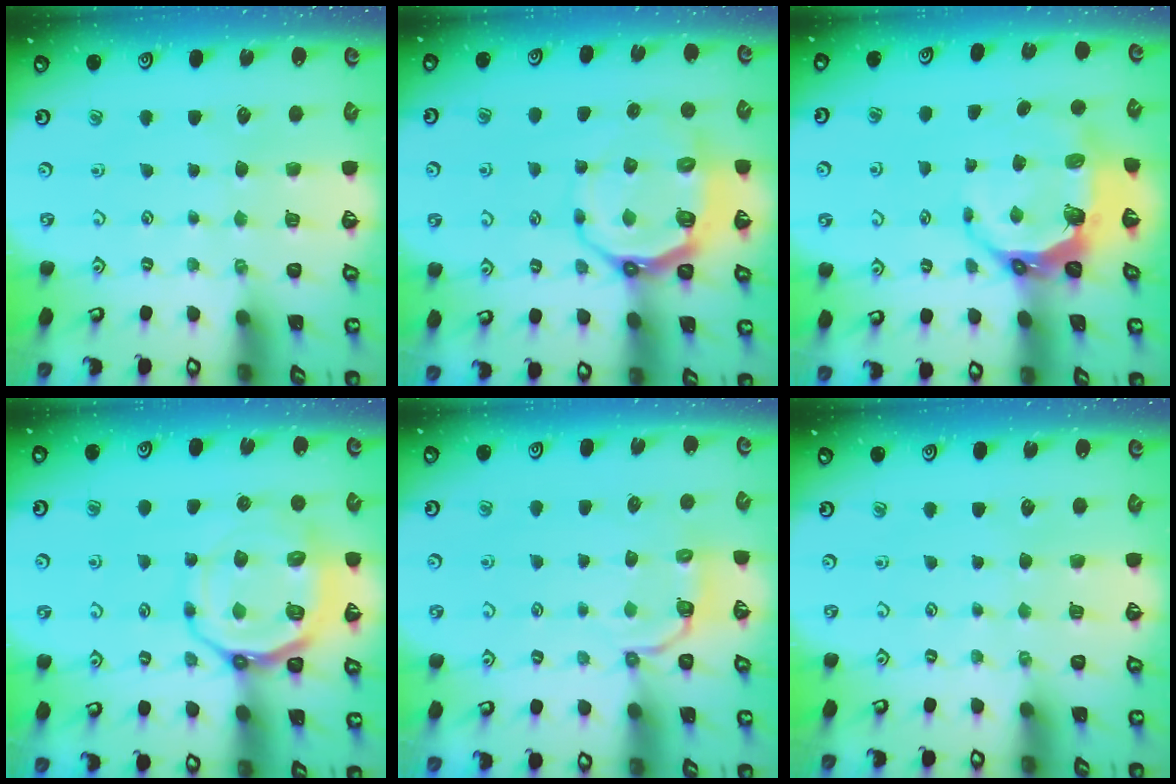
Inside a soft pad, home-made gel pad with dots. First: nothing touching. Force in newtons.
{"total": 10.2, "press": 9.4, "slide": 4.0}
{"total": 9.3, "press": 8.0, "slide": 4.8}
{"total": 14.3, "press": 14.1, "slide": 2.7}
{"total": 3.8, "press": 2.9, "slide": 2.5}
{"total": 0.0}